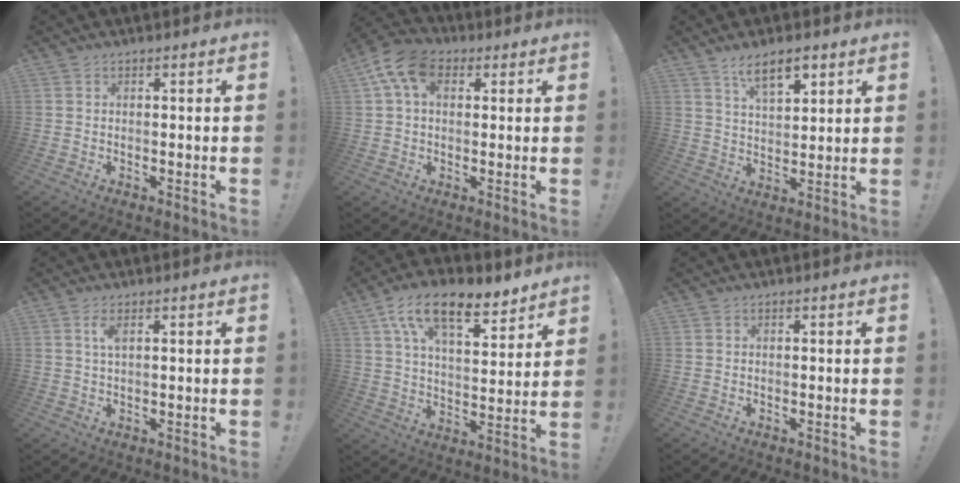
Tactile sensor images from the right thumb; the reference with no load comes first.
{"total": 11.3, "force": [4.1, 7.3, 7.6], "torque": [-0.131, 0.001, 0.079]}
{"total": 9.0, "force": [5.6, 3.5, 6.2], "torque": [-0.099, -0.020, 0.100]}
{"total": 2.6, "force": [1.2, 0.6, 2.3], "torque": [-0.032, -0.004, 0.016]}
{"total": 15.2, "force": [10.2, 6.1, 9.4], "torque": [-0.161, -0.055, 0.179]}
{"total": 0.0}